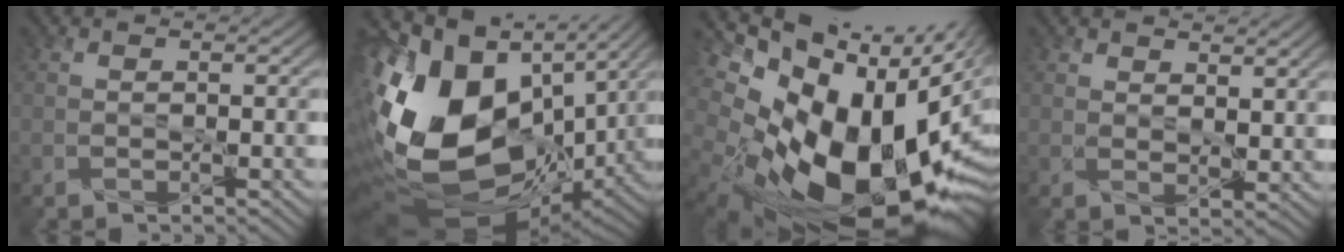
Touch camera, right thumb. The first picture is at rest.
{"total": 20.9, "force": [1.4, 13.3, 16.1], "torque": [-0.357, -0.029, 0.047]}
{"total": 21.4, "force": [1.1, 13.0, 17.0], "torque": [-0.293, -0.047, 0.055]}
{"total": 3.8, "force": [2.9, 1.7, 1.9], "torque": [-0.040, -0.003, 0.052]}